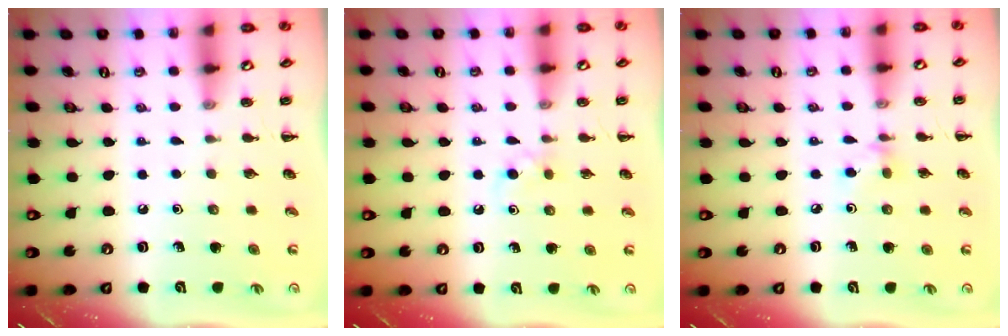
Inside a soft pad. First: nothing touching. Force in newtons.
{"total": 3.9, "press": 3.6, "slide": 1.7}
{"total": 4.0, "press": 3.8, "slide": 1.2}